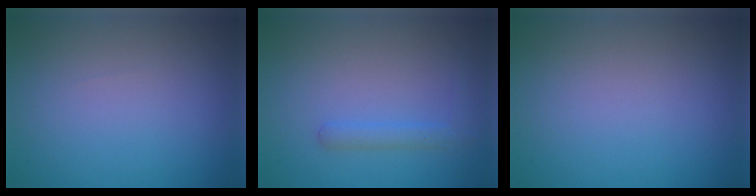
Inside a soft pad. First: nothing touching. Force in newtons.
{"total": 1.6, "press": 1.6, "slide": 0.1}
{"total": 0.0}